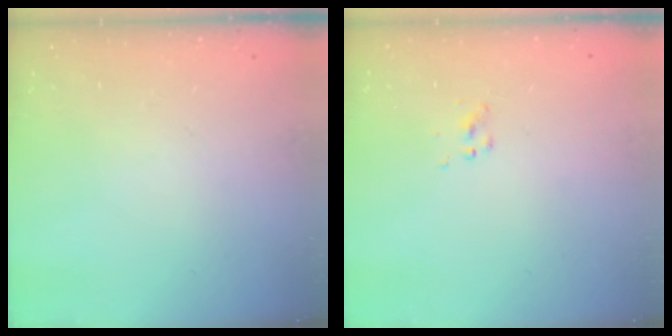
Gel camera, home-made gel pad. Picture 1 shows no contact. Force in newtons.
{"total": 1.5, "press": 1.5, "slide": 0.1}